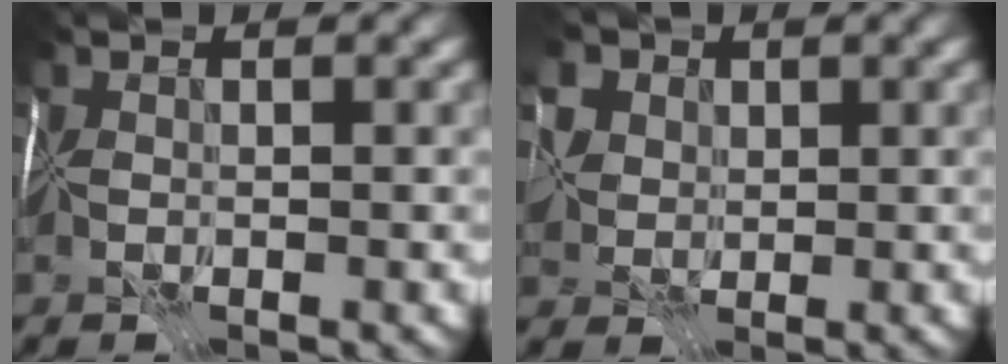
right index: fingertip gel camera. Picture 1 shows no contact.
{"total": 8.4, "force": [4.1, 6.1, 4.0], "torque": [-0.069, 0.022, 0.056]}